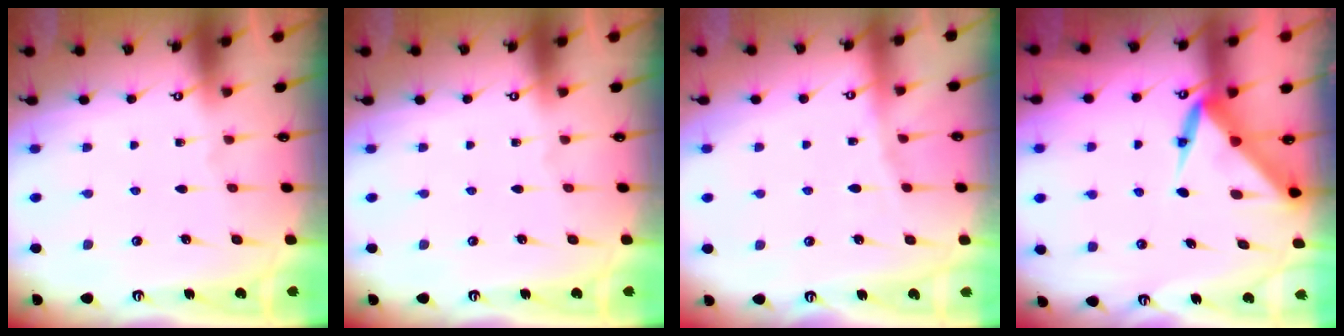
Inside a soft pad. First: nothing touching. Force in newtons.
{"total": 0.0}
{"total": 5.3, "press": 5.3, "slide": 0.7}
{"total": 5.9, "press": 5.9, "slide": 0.4}